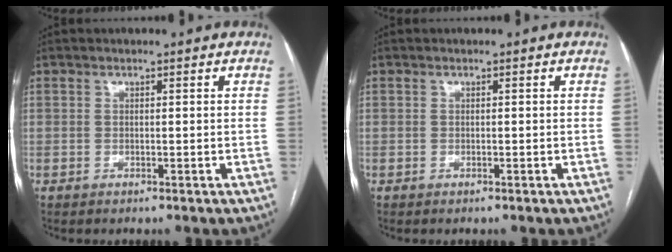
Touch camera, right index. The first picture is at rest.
{"total": 0.0}